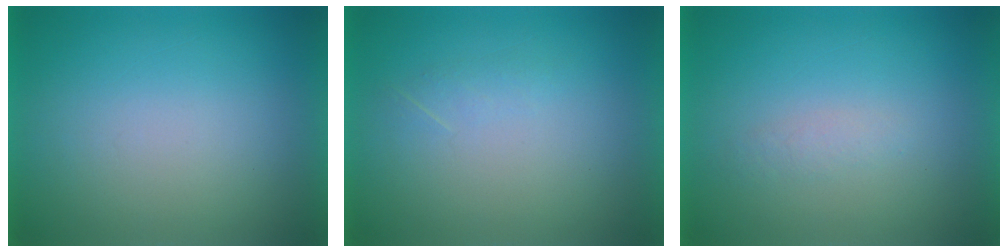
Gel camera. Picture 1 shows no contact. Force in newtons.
{"total": 1.3}
{"total": 1.3}